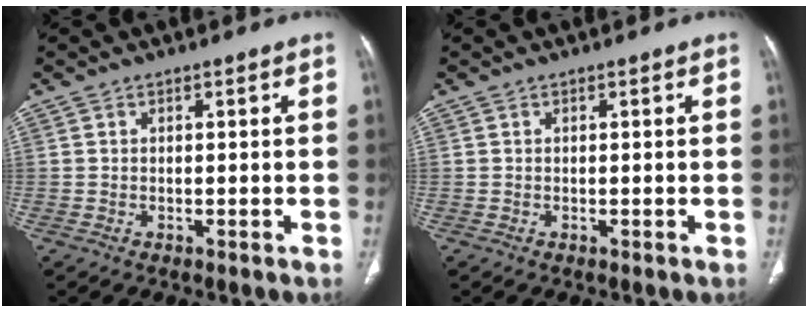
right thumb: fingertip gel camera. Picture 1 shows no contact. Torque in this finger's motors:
{"motor_torque": [-0.05, 0.05, 0.43, -0.29, 0.09]}